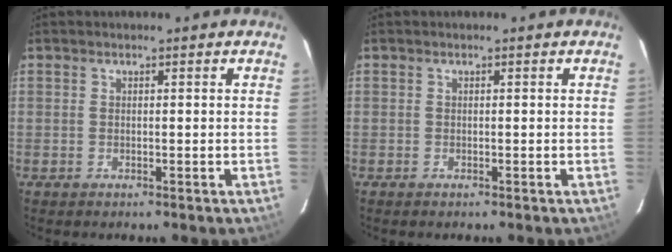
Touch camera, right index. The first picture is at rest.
{"total": 0.0}